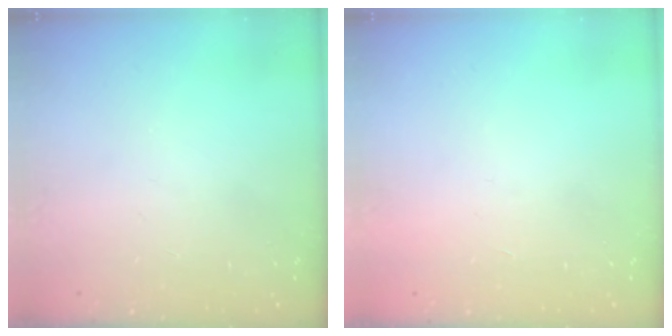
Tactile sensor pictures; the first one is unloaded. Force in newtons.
{"total": 1.7, "press": 1.7, "slide": 0.1}